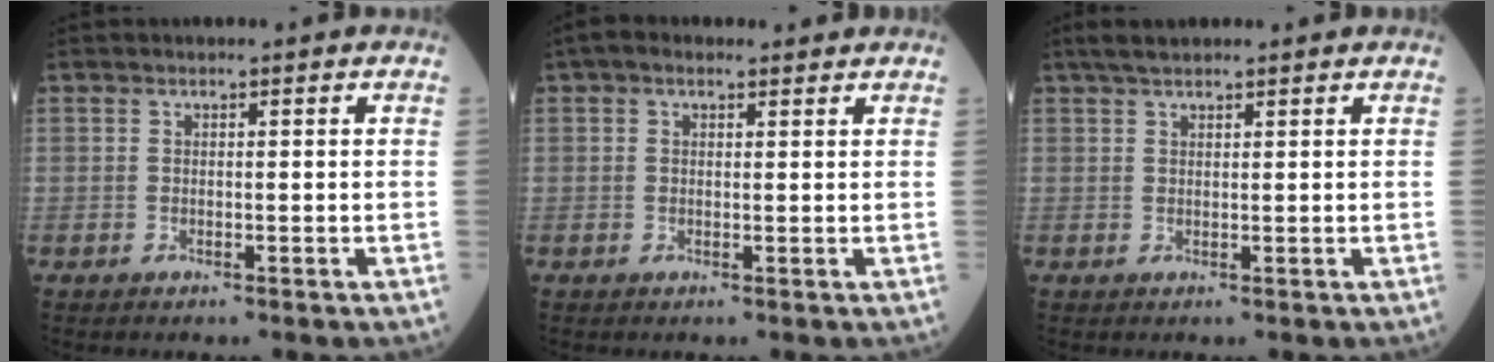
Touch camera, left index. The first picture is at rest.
{"total": 3.1, "force": [2.2, 1.6, 1.6], "torque": [-0.032, 0.030, 0.034]}
{"total": 3.5, "force": [2.8, 0.8, 1.8], "torque": [-0.035, 0.024, 0.051]}